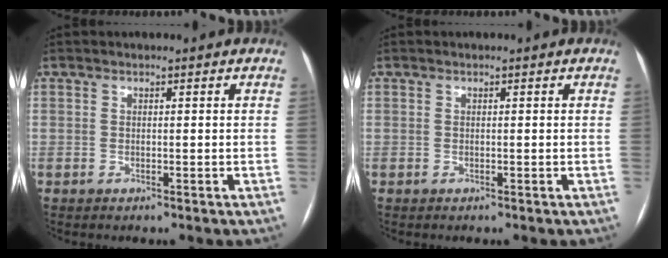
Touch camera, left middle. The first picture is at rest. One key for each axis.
{"total": 0.0}